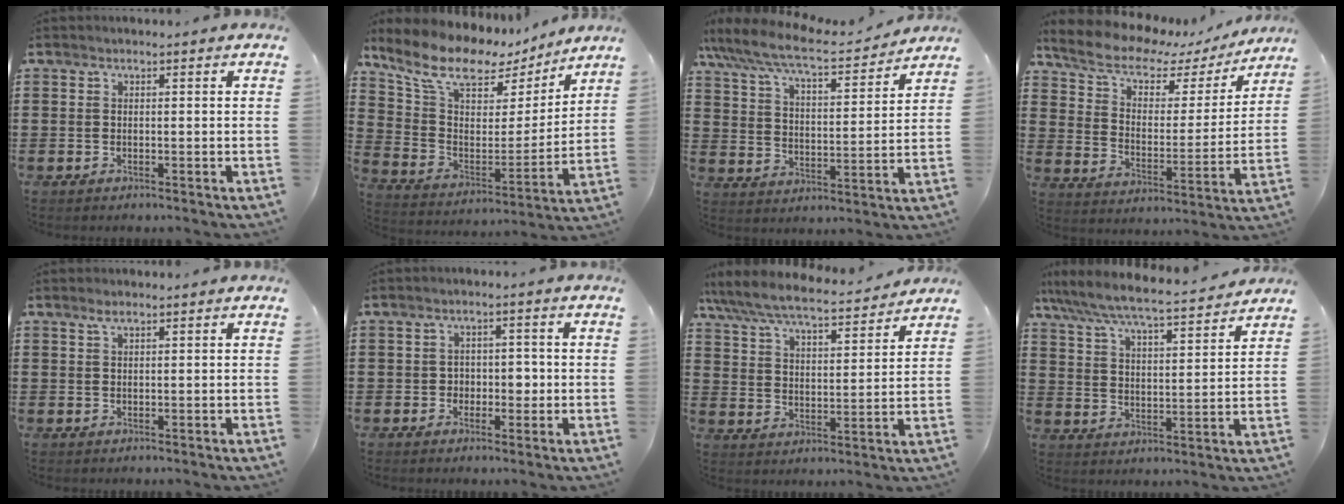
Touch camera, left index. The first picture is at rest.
{"total": 11.0, "force": [8.6, 4.4, 5.2], "torque": [-0.138, -0.050, 0.151]}
{"total": 7.9, "force": [7.0, 1.0, 3.6], "torque": [-0.099, -0.041, 0.117]}
{"total": 7.5, "force": [5.7, 3.3, 3.5], "torque": [-0.089, -0.031, 0.093]}
{"total": 1.3, "force": [0.7, 0.3, 1.1], "torque": [-0.022, 0.001, 0.013]}
{"total": 2.9, "force": [-0.4, 2.4, 1.6], "torque": [-0.031, 0.004, -0.017]}
{"total": 7.2, "force": [6.7, 0.6, 2.6], "torque": [-0.078, -0.043, 0.114]}
{"total": 6.4, "force": [5.9, 0.2, 2.5], "torque": [-0.074, -0.042, 0.096]}